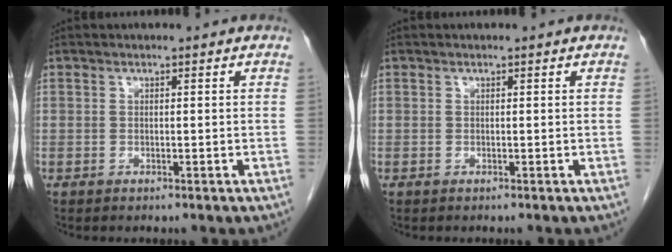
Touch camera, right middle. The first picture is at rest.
{"total": 0.0}